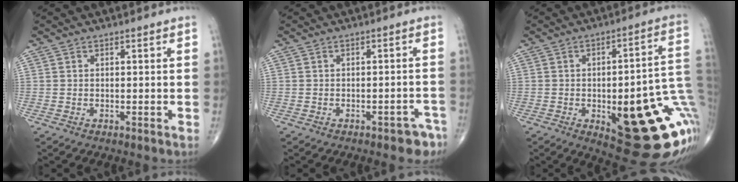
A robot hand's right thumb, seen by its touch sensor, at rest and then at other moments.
{"total": 4.3, "force": [-3.1, 2.1, 2.1], "torque": [-0.008, 0.026, -0.035]}
{"total": 26.4, "force": [-5.6, 8.9, 24.2], "torque": [-0.248, 0.016, -0.051]}